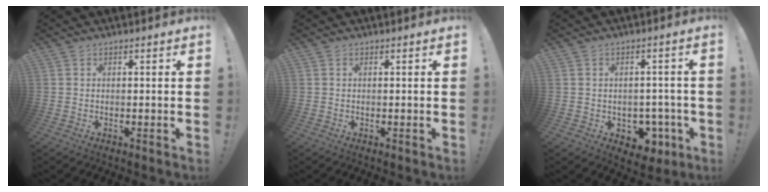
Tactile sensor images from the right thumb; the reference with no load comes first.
{"total": 0.0}
{"total": 6.9, "force": [-2.1, 5.8, 3.0], "torque": [-0.024, 0.017, -0.024]}